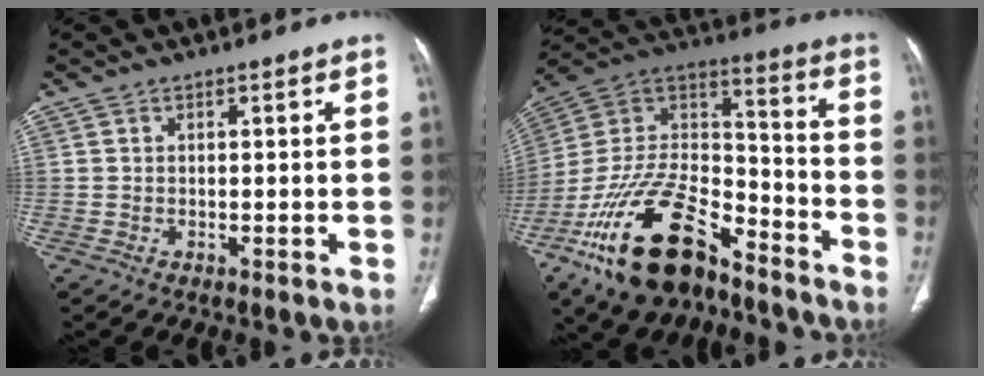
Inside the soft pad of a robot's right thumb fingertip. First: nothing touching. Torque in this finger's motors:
{"motor_torque": [3.05, 1.32, 1.78, -0.99, 0.74]}